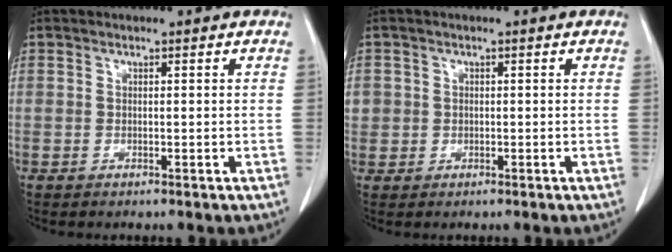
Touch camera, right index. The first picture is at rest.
{"total": 2.4, "force": [0.3, 2.4, 0.5], "torque": [-0.006, 0.004, 0.008]}